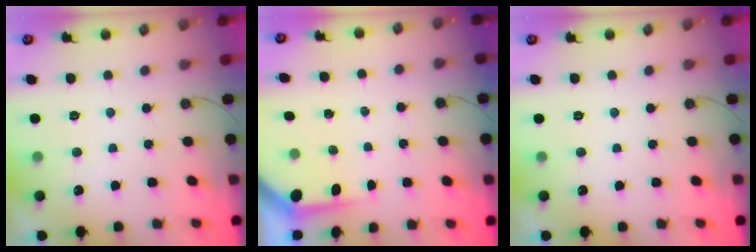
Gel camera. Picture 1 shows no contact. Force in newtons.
{"total": 3.8, "press": 3.8, "slide": 0.4}
{"total": 0.0}